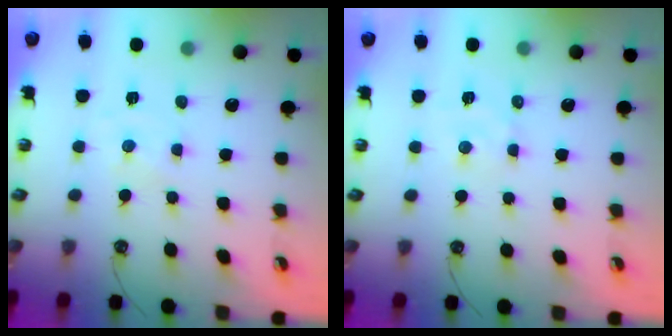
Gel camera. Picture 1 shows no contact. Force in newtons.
{"total": 2.6, "press": 2.6, "slide": 0.6}